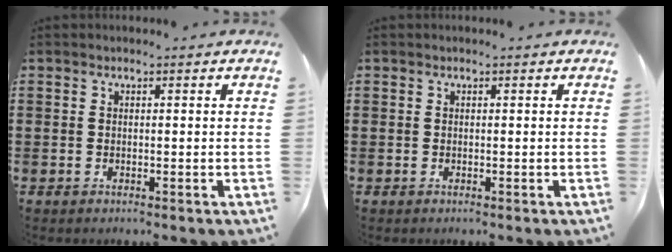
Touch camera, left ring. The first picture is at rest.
{"total": 0.0}